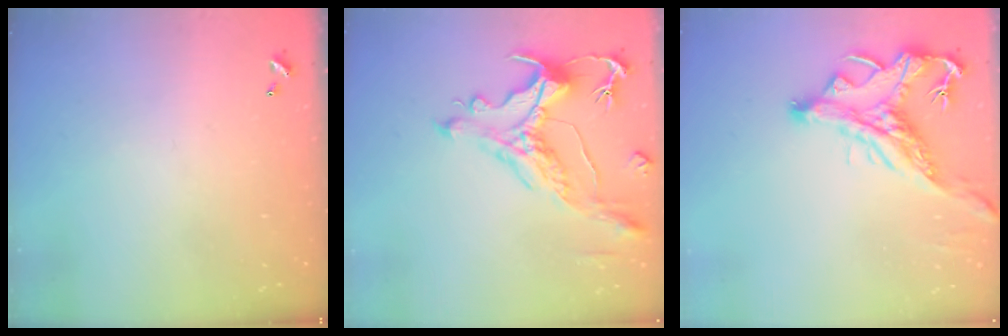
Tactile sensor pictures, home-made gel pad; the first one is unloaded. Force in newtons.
{"total": 1.7, "press": 0.9, "slide": 1.4}
{"total": 2.9, "press": 2.5, "slide": 1.4}